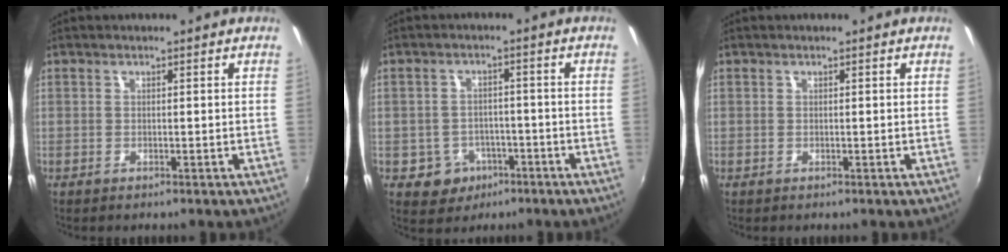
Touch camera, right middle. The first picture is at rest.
{"total": 6.4, "force": [-3.0, 5.4, 1.4], "torque": [-0.044, 0.011, -0.033]}
{"total": 0.0}